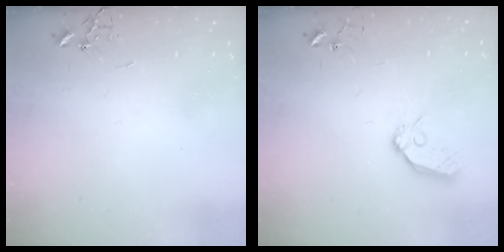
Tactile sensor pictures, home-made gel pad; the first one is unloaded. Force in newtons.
{"total": 11.0, "press": 10.9, "slide": 1.1}